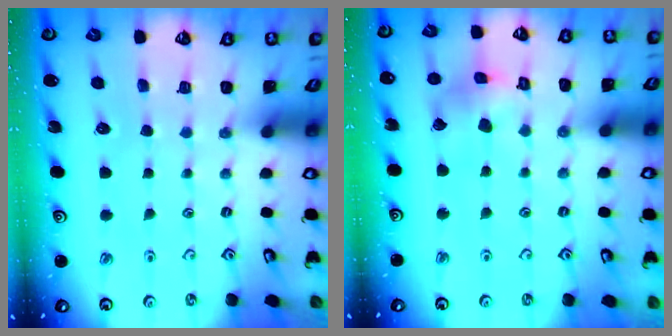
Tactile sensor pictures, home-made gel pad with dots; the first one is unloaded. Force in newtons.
{"total": 8.8, "press": 8.8, "slide": 1.0}